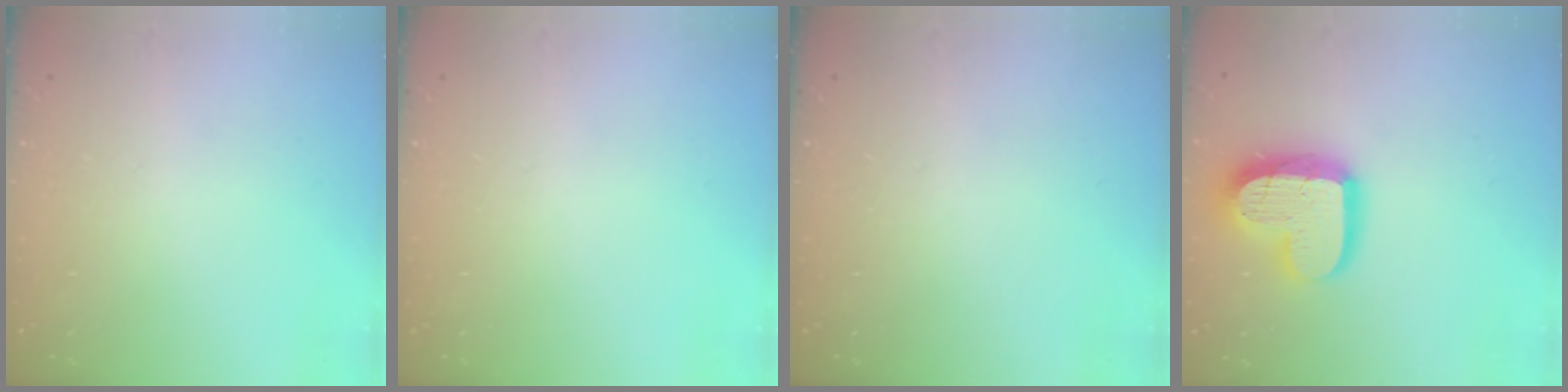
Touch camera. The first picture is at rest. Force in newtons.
{"total": 0.0}
{"total": 0.0}
{"total": 18.3, "press": 18.2, "slide": 1.9}